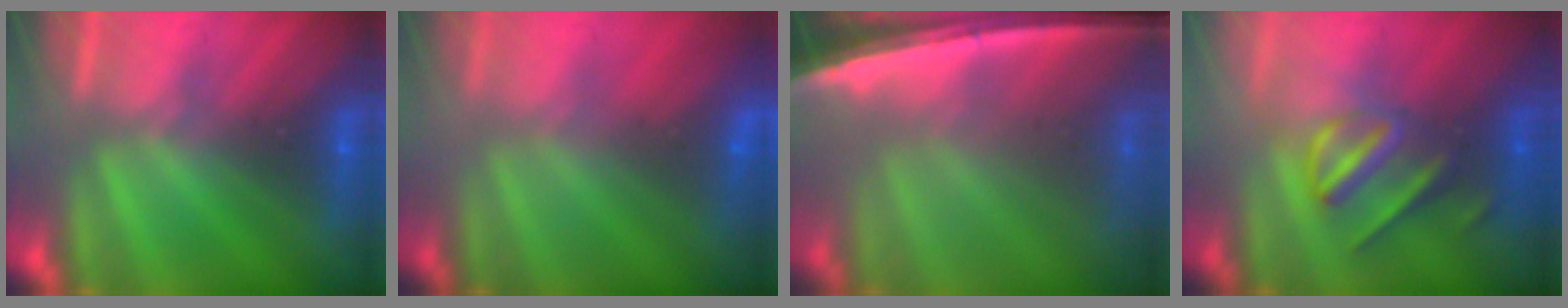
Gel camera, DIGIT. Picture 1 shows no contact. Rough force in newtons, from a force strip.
{"total": 2.7}
{"total": 5.8}
{"total": 3.0}